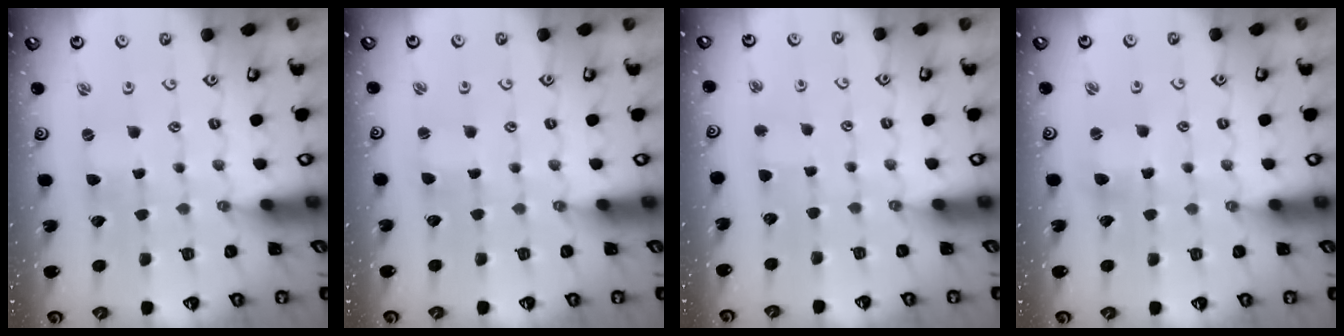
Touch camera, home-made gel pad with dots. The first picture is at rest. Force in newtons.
{"total": 1.1, "press": 1.1, "slide": 0.2}
{"total": 2.2, "press": 2.2, "slide": 0.2}
{"total": 2.6, "press": 2.5, "slide": 0.3}